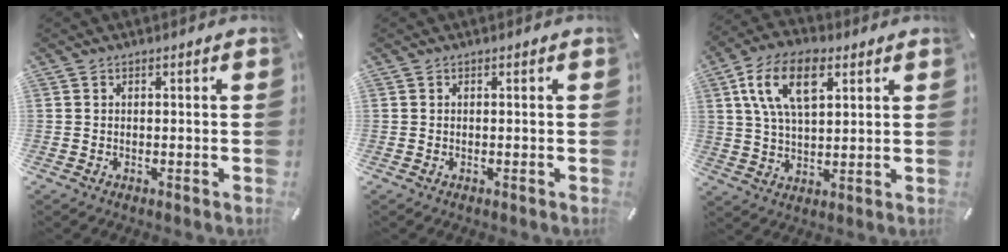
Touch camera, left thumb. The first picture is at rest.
{"total": 0.0}
{"total": 13.4, "force": [5.6, 7.2, 9.8], "torque": [-0.196, 0.001, 0.100]}